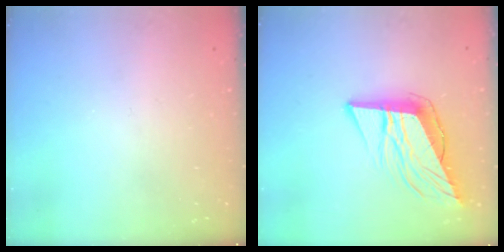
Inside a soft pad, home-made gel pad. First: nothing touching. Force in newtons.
{"total": 12.7, "press": 12.2, "slide": 3.4}